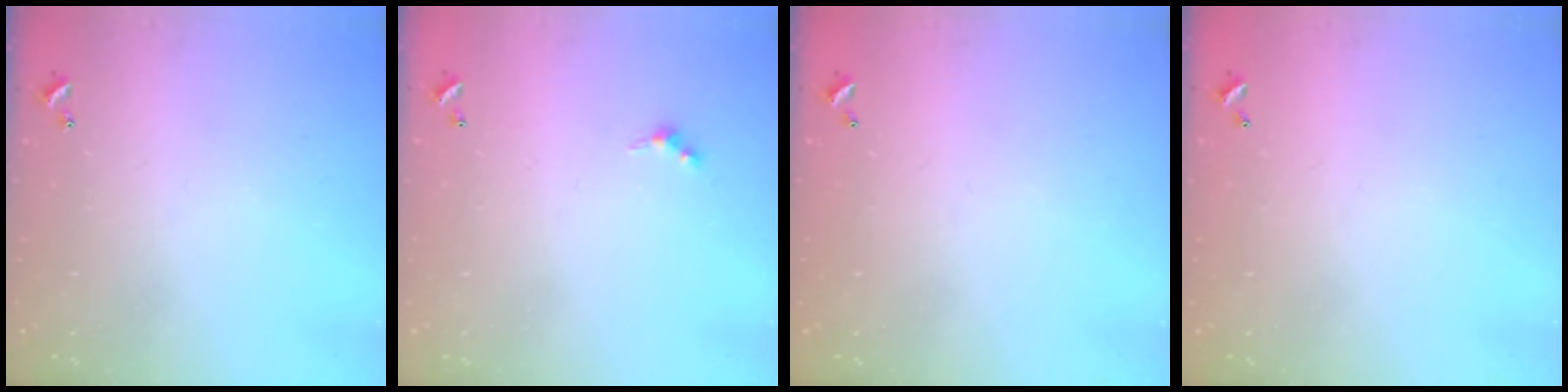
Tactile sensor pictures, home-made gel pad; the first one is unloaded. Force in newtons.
{"total": 2.4, "press": 2.3, "slide": 0.5}
{"total": 2.7, "press": 2.7, "slide": 0.1}
{"total": 2.8, "press": 2.8, "slide": 0.1}